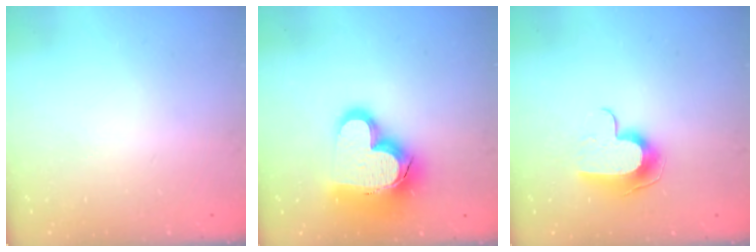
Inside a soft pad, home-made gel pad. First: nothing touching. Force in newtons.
{"total": 20.9, "press": 20.8, "slide": 1.9}
{"total": 9.8, "press": 9.8, "slide": 0.6}